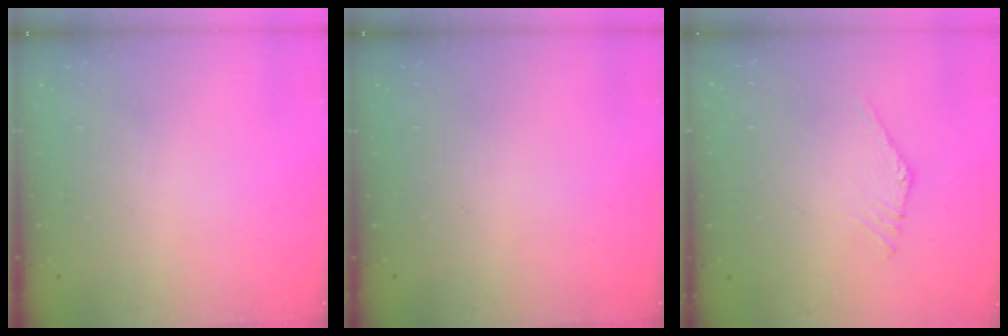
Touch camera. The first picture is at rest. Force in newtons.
{"total": 0.0}
{"total": 2.4, "press": 2.4, "slide": 0.1}